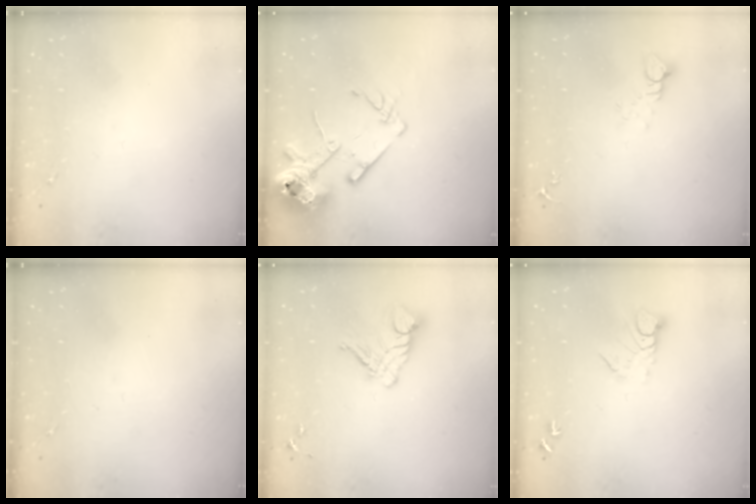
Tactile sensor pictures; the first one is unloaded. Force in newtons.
{"total": 15.2, "press": 14.9, "slide": 2.8}
{"total": 4.2, "press": 4.2, "slide": 0.4}
{"total": 0.0}
{"total": 10.7, "press": 10.6, "slide": 1.1}
{"total": 5.9, "press": 5.9, "slide": 0.5}